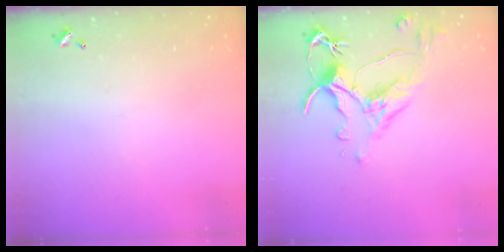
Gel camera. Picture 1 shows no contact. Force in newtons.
{"total": 3.1, "press": 2.7, "slide": 1.4}